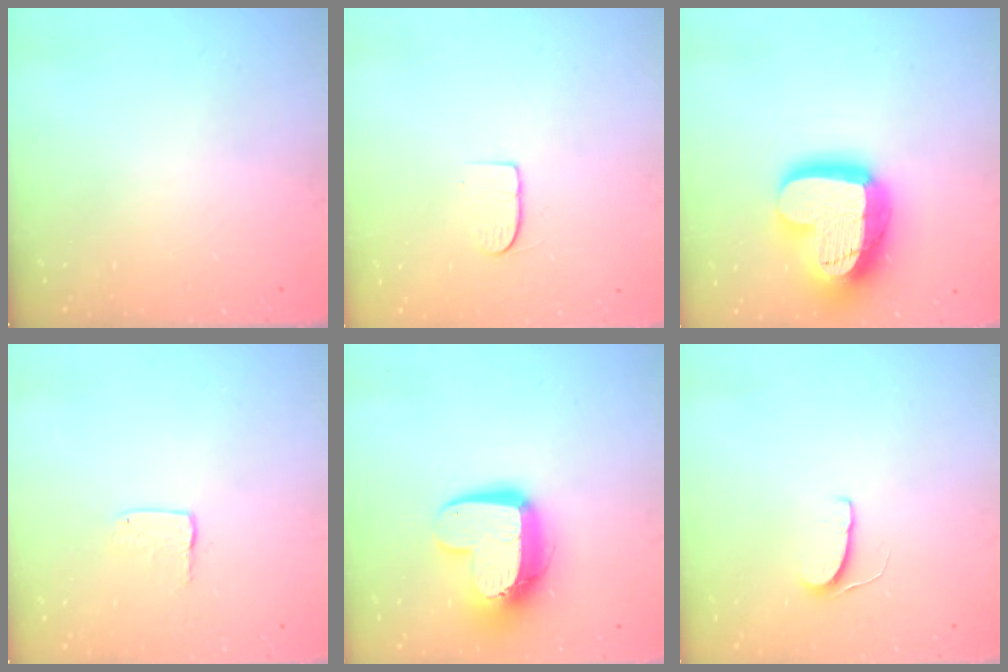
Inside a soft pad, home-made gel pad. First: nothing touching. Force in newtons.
{"total": 5.4, "press": 5.4, "slide": 0.4}
{"total": 24.2, "press": 24.1, "slide": 1.8}
{"total": 3.4, "press": 3.4, "slide": 0.2}
{"total": 13.7, "press": 13.7, "slide": 1.2}
{"total": 5.4, "press": 5.4, "slide": 0.4}